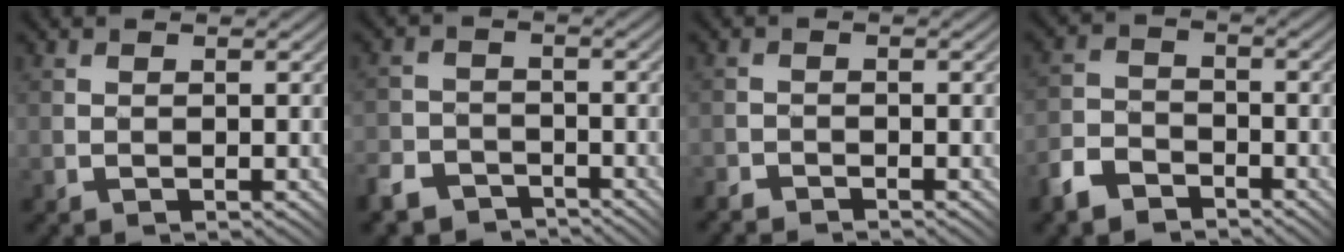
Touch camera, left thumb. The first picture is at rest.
{"total": 5.1, "force": [-4.2, 2.7, 1.2], "torque": [-0.027, -0.003, -0.088]}
{"total": 2.1, "force": [-2.1, 0.3, 0.1], "torque": [-0.003, 0.005, -0.044]}
{"total": 5.5, "force": [-4.1, 3.0, 1.9], "torque": [-0.048, 0.003, -0.094]}